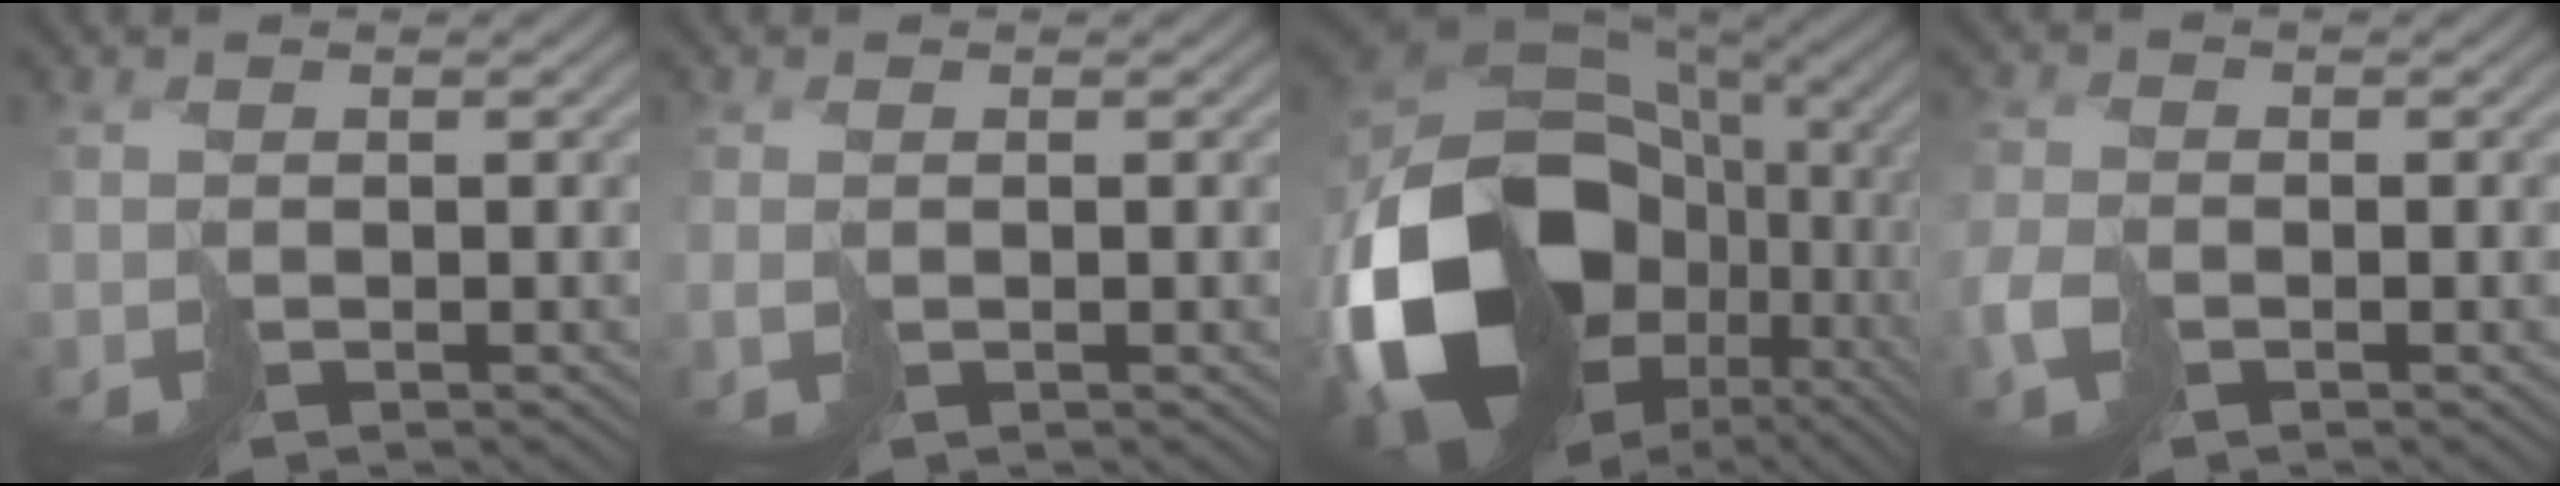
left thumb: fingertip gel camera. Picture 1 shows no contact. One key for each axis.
{"total": 0.7, "fx": 0.3, "fy": 0.2, "fz": 0.7, "tx": -0.012, "ty": -0.005, "tz": 0.009}
{"total": 20.1, "fx": -2.3, "fy": 15.3, "fz": 12.8, "tx": -0.310, "ty": -0.043, "tz": -0.007}
{"total": 3.3, "fx": -1.3, "fy": 2.2, "fz": 2.0, "tx": -0.055, "ty": -0.011, "tz": -0.030}